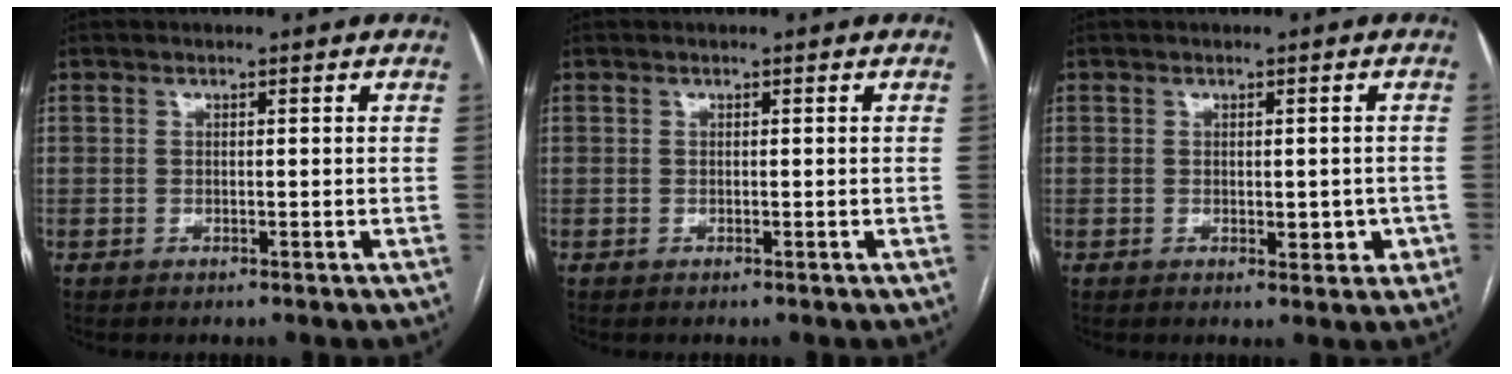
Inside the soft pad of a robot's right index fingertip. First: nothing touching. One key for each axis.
{"total": 0.0}
{"total": 3.0, "fx": -0.6, "fy": 1.8, "fz": 2.3, "tx": -0.022, "ty": 0.005, "tz": 0.000}